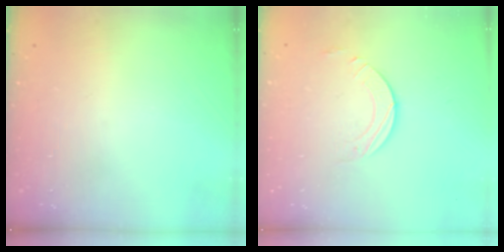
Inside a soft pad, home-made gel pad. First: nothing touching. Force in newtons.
{"total": 2.7, "press": 2.7, "slide": 0.2}